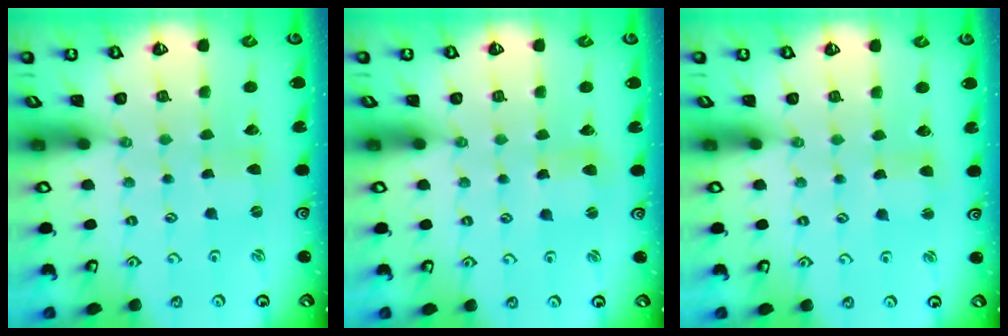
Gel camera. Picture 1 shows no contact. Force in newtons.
{"total": 3.1, "press": 3.1, "slide": 0.3}
{"total": 2.3, "press": 2.3, "slide": 0.4}